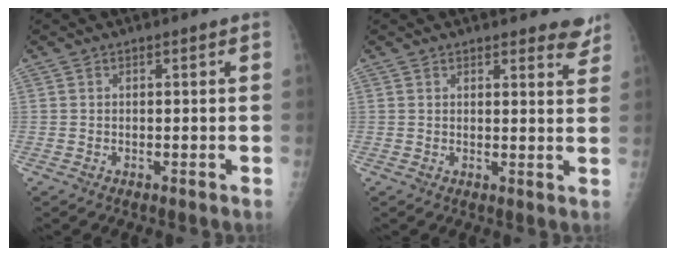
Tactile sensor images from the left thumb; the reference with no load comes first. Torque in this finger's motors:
{"motor_torque": [-0.15, -0.07, -0.24, -0.20, 0.05]}